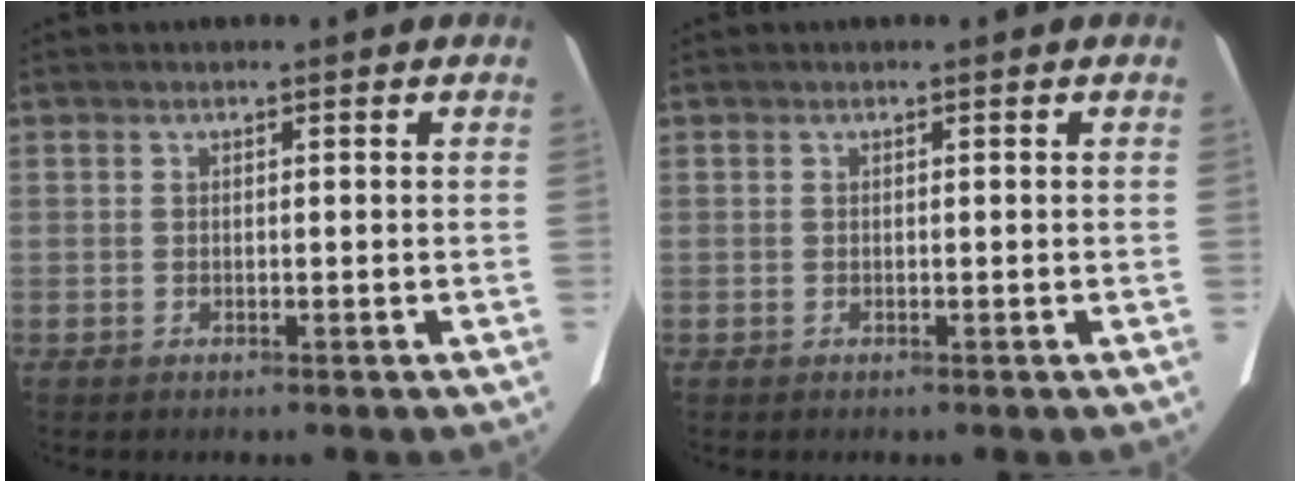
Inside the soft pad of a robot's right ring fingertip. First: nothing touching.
{"total": 0.0}